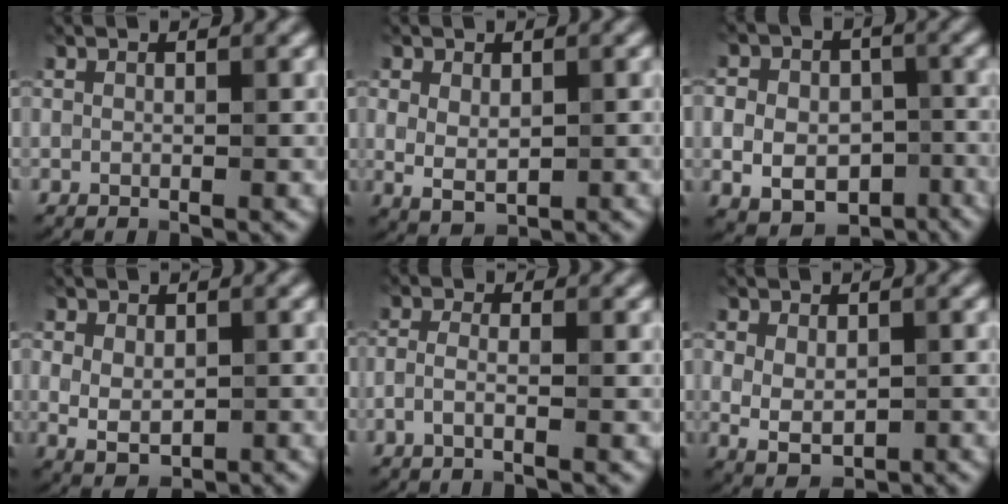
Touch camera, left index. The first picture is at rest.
{"total": 2.6, "force": [0.3, 1.7, 2.0], "torque": [-0.036, -0.004, 0.012]}
{"total": 9.0, "force": [-2.5, 7.2, 4.8], "torque": [-0.069, -0.018, -0.045]}
{"total": 3.3, "force": [0.0, 2.2, 2.5], "torque": [-0.038, -0.003, 0.005]}
{"total": 1.6, "force": [-0.7, 0.5, 1.4], "torque": [-0.031, 0.001, -0.021]}
{"total": 3.7, "force": [0.0, 2.4, 2.8], "torque": [-0.044, -0.005, 0.003]}